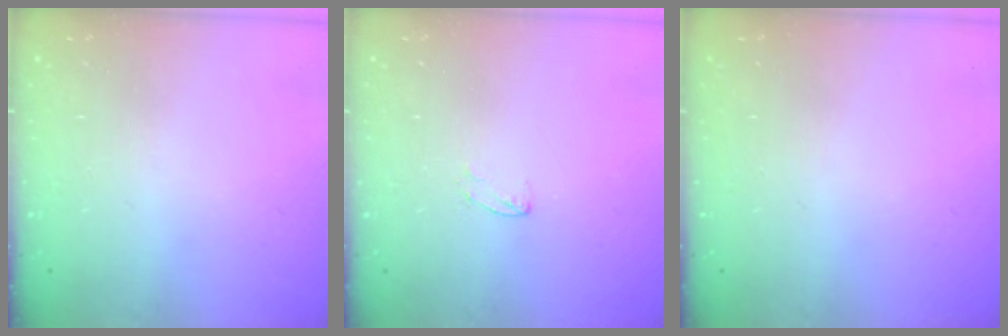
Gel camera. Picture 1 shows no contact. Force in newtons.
{"total": 3.5, "press": 3.5, "slide": 0.4}
{"total": 0.0}